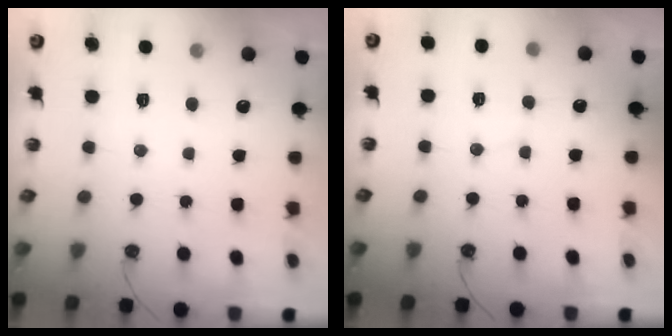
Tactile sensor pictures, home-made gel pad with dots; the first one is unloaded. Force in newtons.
{"total": 2.8, "press": 2.8, "slide": 0.3}